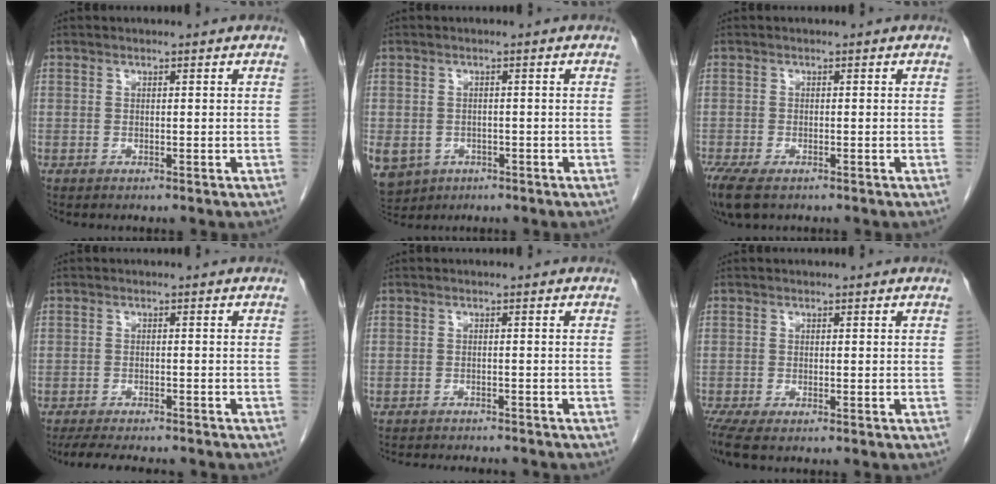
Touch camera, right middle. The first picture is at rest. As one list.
[{"total": 12.2, "force": [-5.2, 10.0, 4.8], "torque": [-0.149, -0.007, -0.066]}, {"total": 7.1, "force": [-4.8, 3.0, 4.3], "torque": [-0.095, -0.019, -0.081]}, {"total": 8.7, "force": [-7.6, 1.8, 3.8], "torque": [-0.057, -0.010, -0.110]}, {"total": 9.0, "force": [-8.4, 1.7, 3.0], "torque": [-0.043, -0.006, -0.108]}, {"total": 2.5, "force": [-2.0, 0.1, 1.6], "torque": [-0.036, -0.009, -0.043]}]